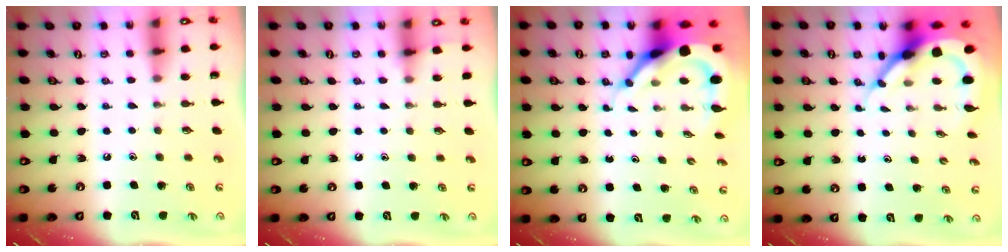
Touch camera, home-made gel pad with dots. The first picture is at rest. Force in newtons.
{"total": 2.8, "press": 2.8, "slide": 0.5}
{"total": 9.5, "press": 9.5, "slide": 1.0}
{"total": 8.0, "press": 7.9, "slide": 1.1}